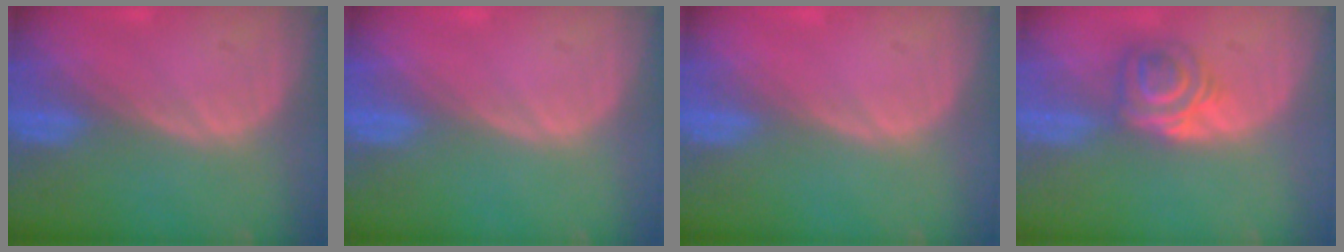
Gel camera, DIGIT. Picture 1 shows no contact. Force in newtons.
{"total": 0.0}
{"total": 0.0}
{"total": 6.1, "press": 5.2, "slide": 3.2}